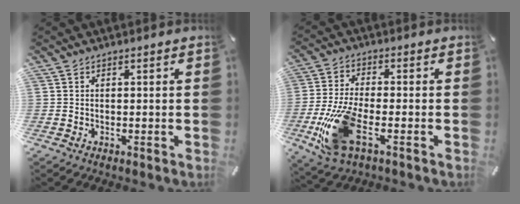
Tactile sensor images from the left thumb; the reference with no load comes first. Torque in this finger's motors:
{"motor_torque": [0.87, 2.90, 0.88, 0.57, 0.53]}